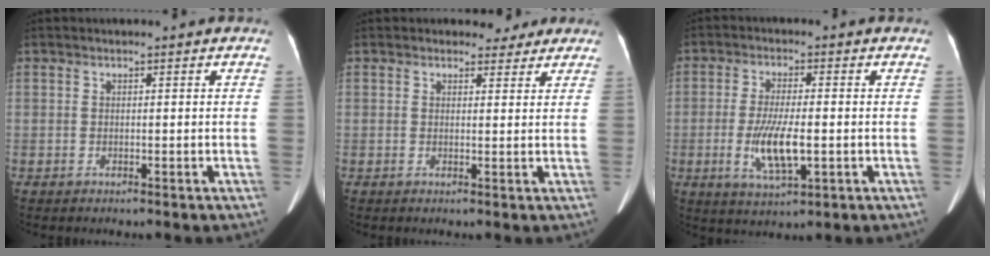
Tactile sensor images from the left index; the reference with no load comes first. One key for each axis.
{"total": 2.9, "fx": 2.5, "fy": 1.5, "fz": 0.2, "tx": 0.002, "ty": -0.003, "tz": 0.025}
{"total": 7.5, "fx": -1.5, "fy": 1.7, "fz": 7.2, "tx": -0.145, "ty": -0.012, "tz": -0.024}